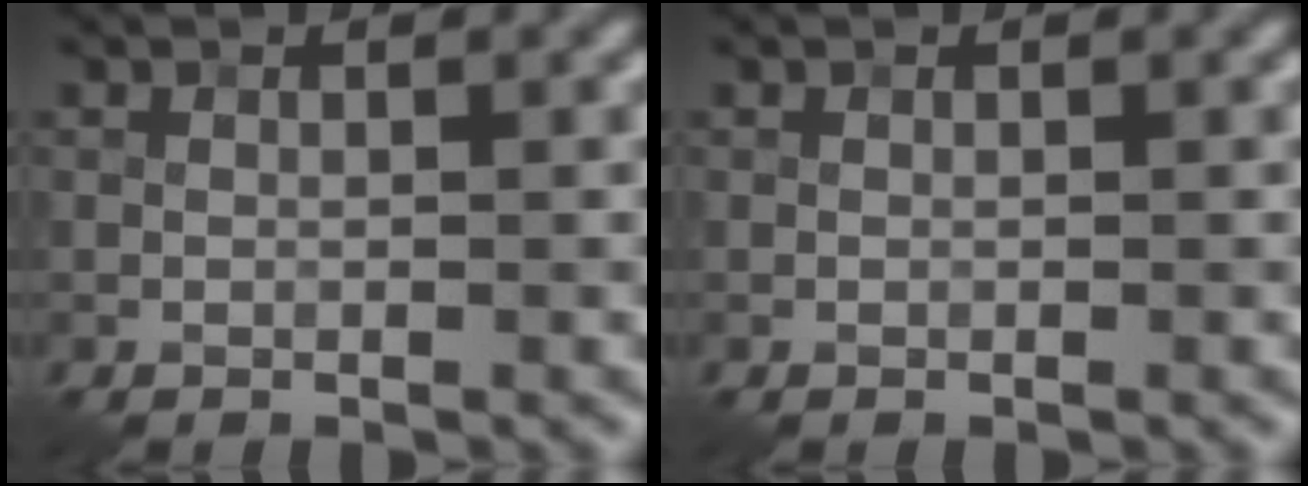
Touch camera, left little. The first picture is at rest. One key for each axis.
{"total": 0.0}